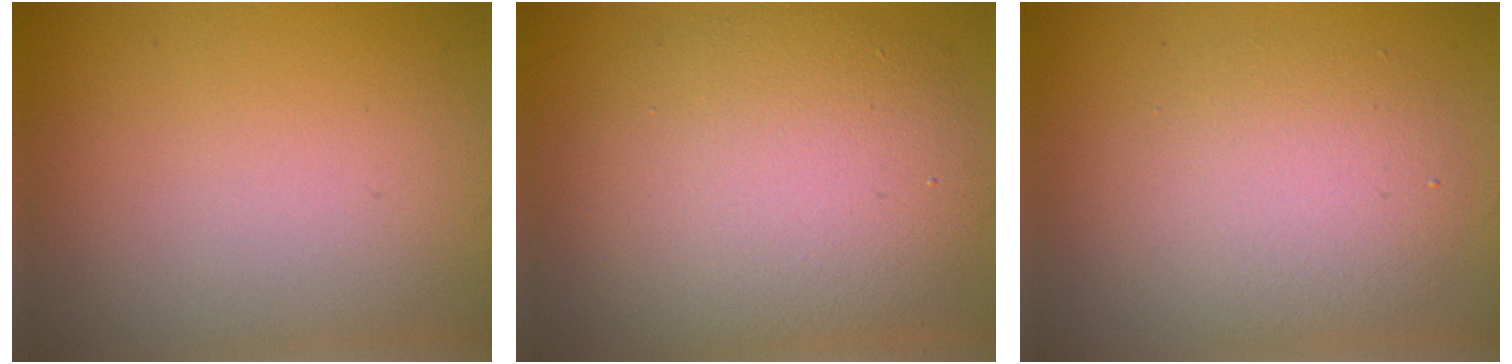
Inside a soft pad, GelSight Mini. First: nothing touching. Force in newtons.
{"total": 8.7, "press": 8.7, "slide": 0.6}
{"total": 4.7, "press": 4.6, "slide": 0.5}